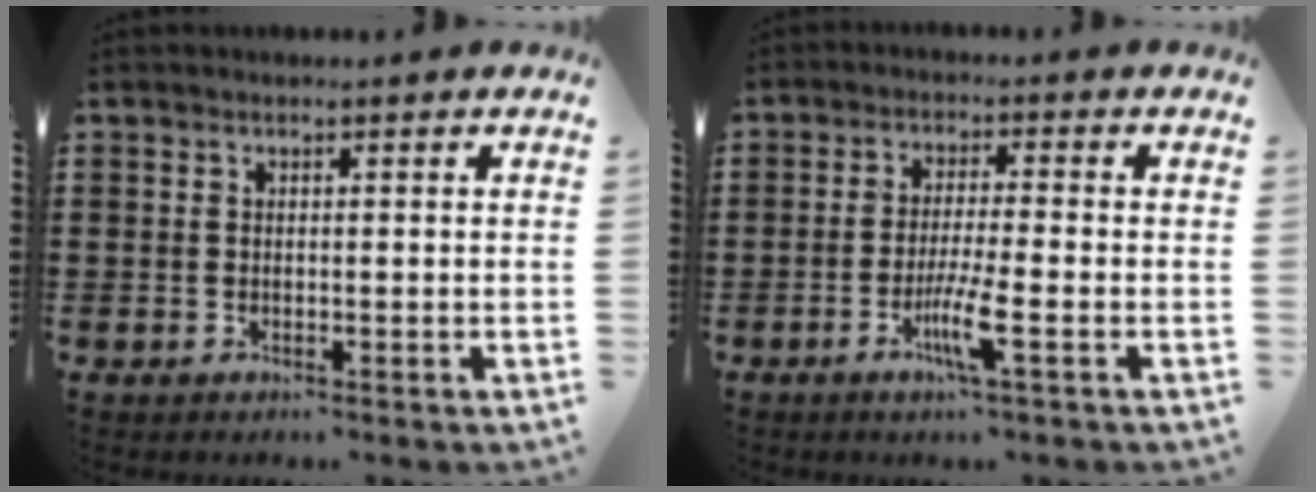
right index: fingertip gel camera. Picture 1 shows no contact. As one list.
[{"total": 5.8, "force": [-2.4, 0.1, 5.3], "torque": [-0.099, -0.014, -0.045]}]